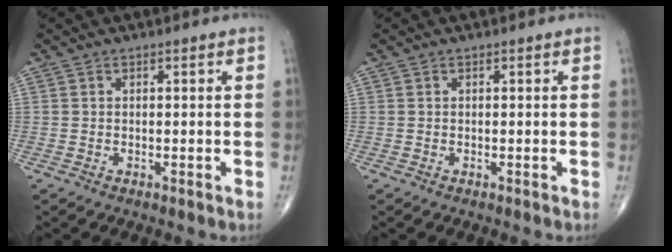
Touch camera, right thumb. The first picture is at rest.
{"total": 0.0}